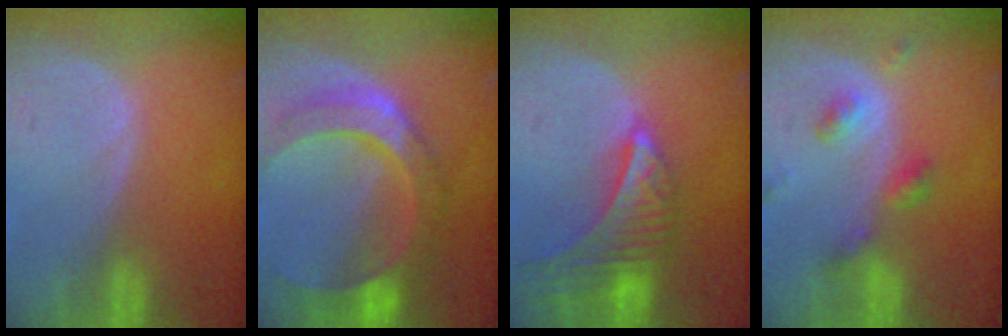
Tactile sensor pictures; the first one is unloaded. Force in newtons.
{"total": 9.8, "press": 9.8, "slide": 0.9}
{"total": 9.2, "press": 8.1, "slide": 4.3}
{"total": 4.9, "press": 4.3, "slide": 2.3}